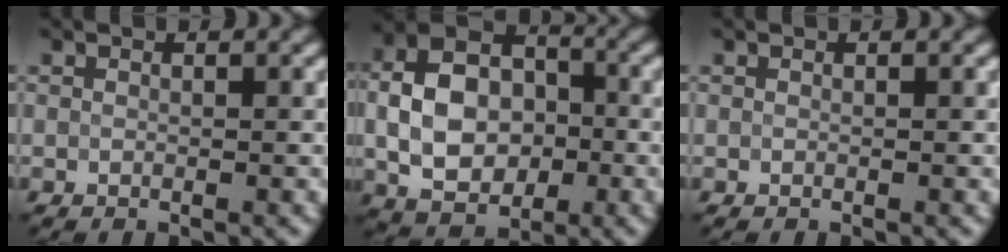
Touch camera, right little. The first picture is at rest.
{"total": 9.1, "force": [-0.7, 6.5, 6.4], "torque": [-0.123, 0.007, -0.019]}
{"total": 0.0}